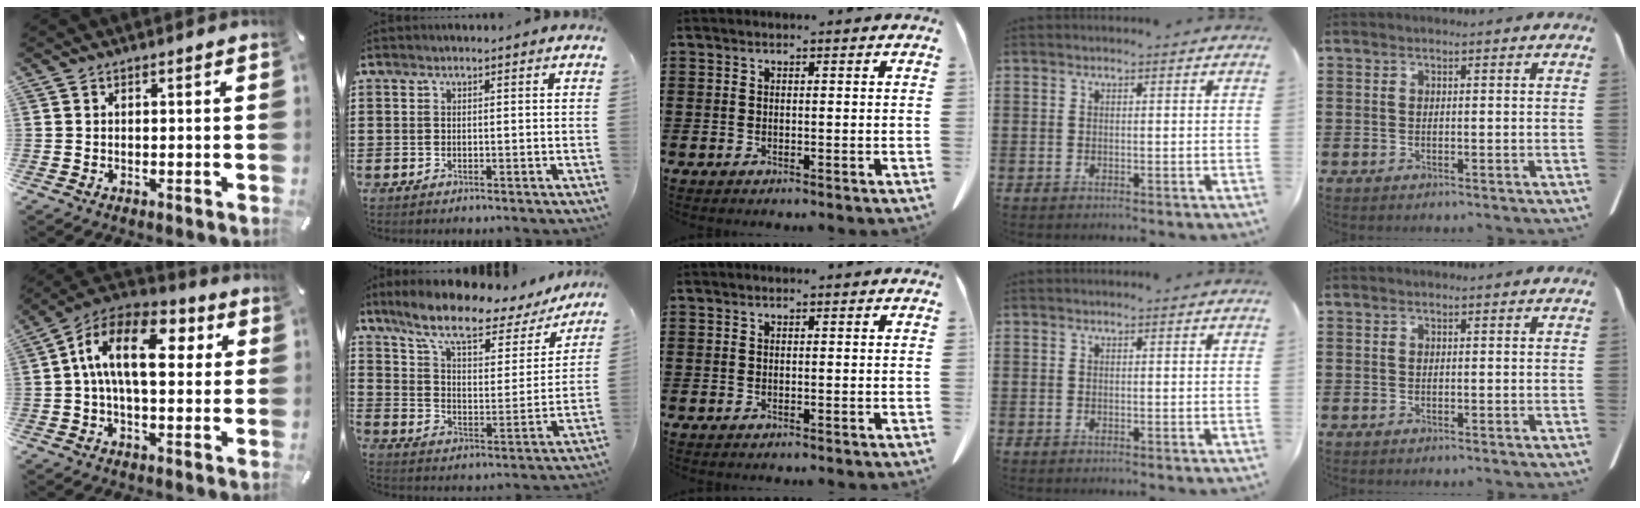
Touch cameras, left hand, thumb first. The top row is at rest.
{"thumb": {"total": 15.7, "force": [2.8, 8.8, 12.7], "torque": [-0.238, 0.002, 0.045]}, "index": {"total": 10.0, "force": [7.8, 2.2, 5.9], "torque": [-0.136, -0.040, 0.129]}}